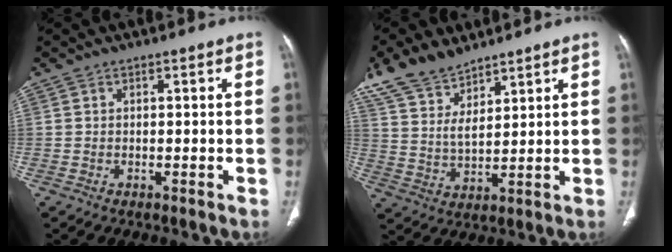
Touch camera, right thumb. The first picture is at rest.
{"total": 10.5, "force": [8.2, 4.4, 4.9], "torque": [-0.083, -0.029, 0.173]}